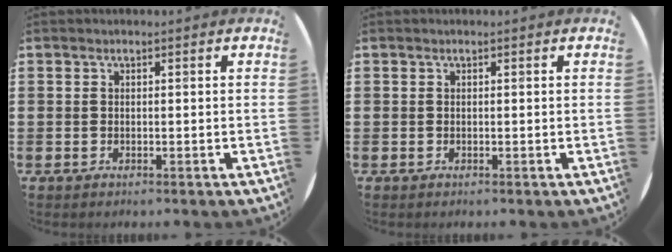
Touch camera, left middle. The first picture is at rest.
{"total": 0.0}